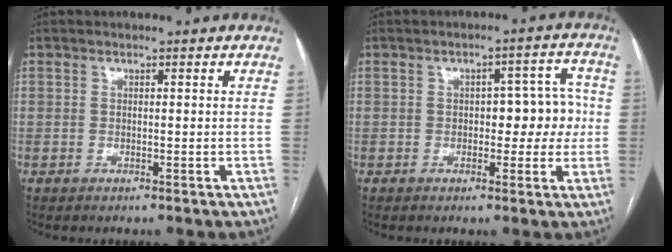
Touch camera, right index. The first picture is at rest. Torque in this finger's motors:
{"motor_torque": [0.60, 0.00, 0.21, 0.05]}